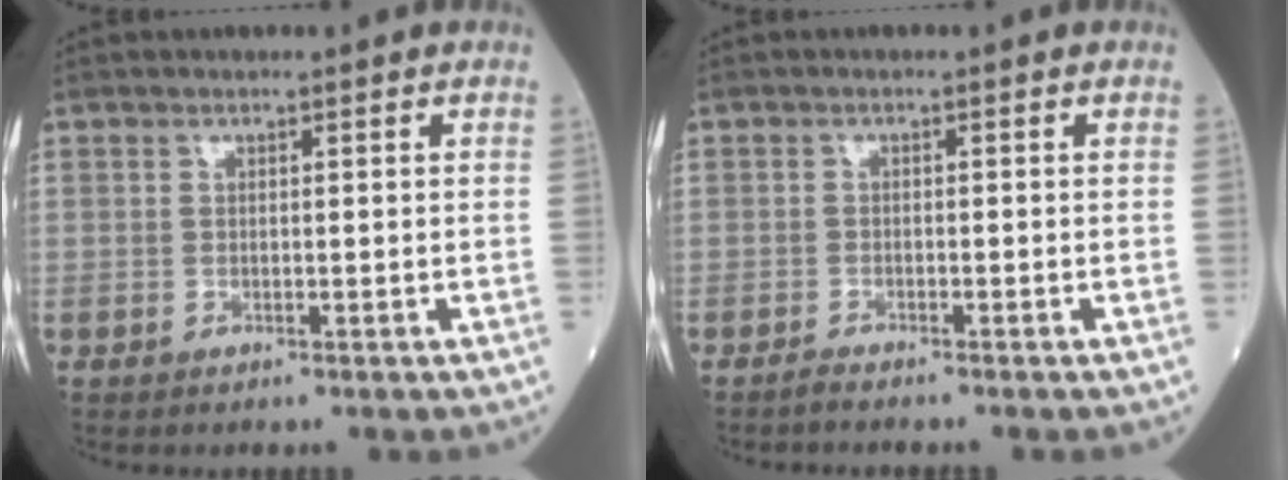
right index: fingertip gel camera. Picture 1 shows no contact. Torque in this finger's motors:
{"motor_torque": [-0.06, -0.05, 0.00, 0.00]}